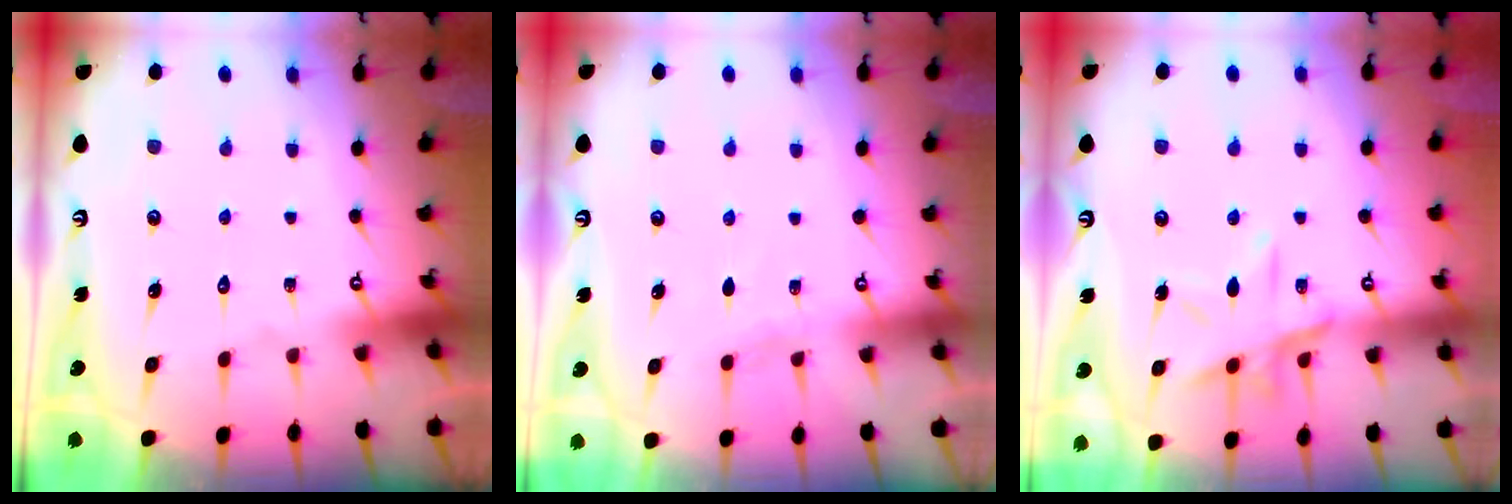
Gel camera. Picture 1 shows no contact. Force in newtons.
{"total": 1.9, "press": 1.9, "slide": 0.3}
{"total": 12.2, "press": 12.1, "slide": 0.9}